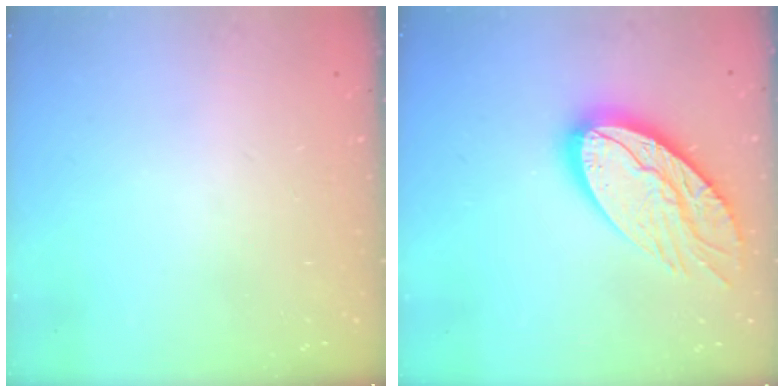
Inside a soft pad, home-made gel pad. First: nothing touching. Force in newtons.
{"total": 20.1, "press": 20.0, "slide": 1.6}